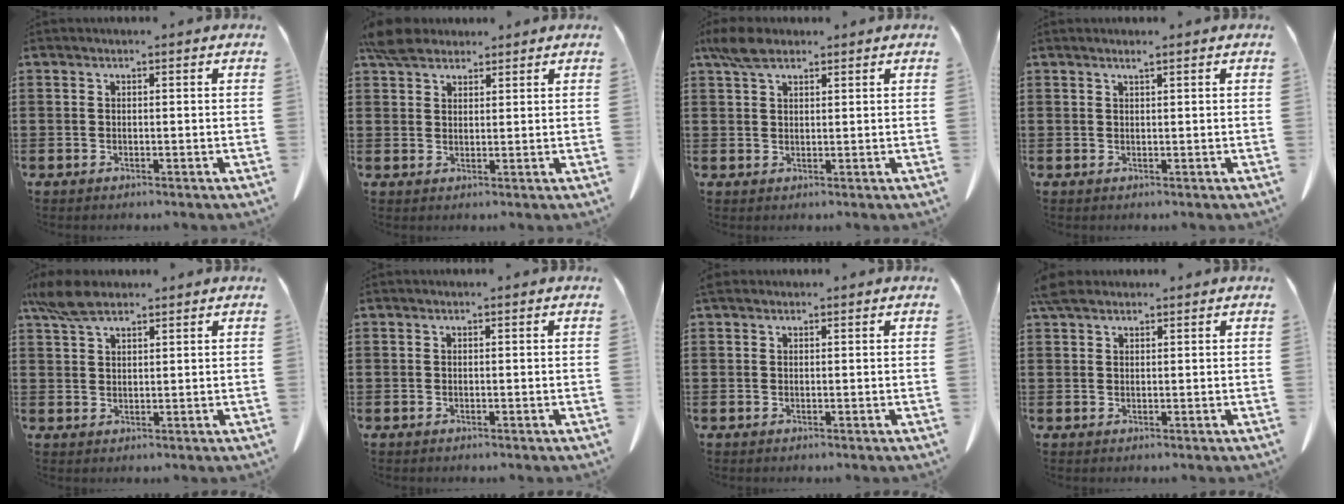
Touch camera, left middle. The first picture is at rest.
{"total": 4.6, "force": [3.9, 1.8, 1.6], "torque": [-0.035, -0.004, 0.076]}
{"total": 4.0, "force": [2.9, 1.7, 2.1], "torque": [-0.050, 0.006, 0.055]}
{"total": 1.0, "force": [0.8, -0.2, 0.7], "torque": [-0.014, -0.003, 0.016]}
{"total": 5.7, "force": [4.2, 2.0, 3.3], "torque": [-0.075, -0.001, 0.081]}
{"total": 0.0}
{"total": 0.7, "force": [0.6, 0.3, 0.3], "torque": [-0.009, 0.001, 0.013]}
{"total": 2.5, "force": [2.1, 0.8, 1.1], "torque": [-0.029, 0.003, 0.041]}